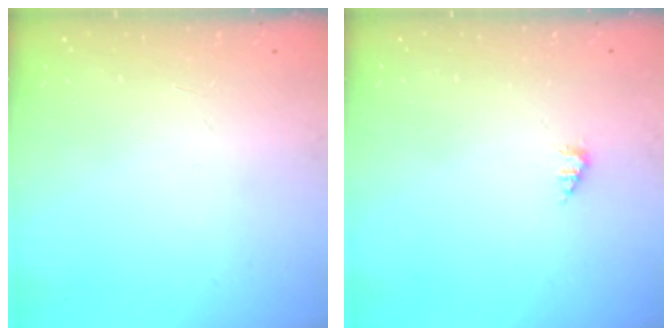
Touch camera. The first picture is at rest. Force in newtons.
{"total": 1.3, "press": 1.3, "slide": 0.2}